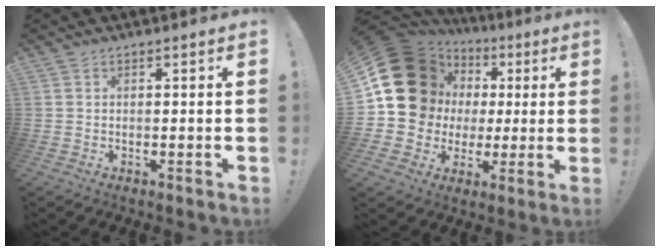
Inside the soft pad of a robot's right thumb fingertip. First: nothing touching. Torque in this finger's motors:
{"motor_torque": [1.84, 2.32, 0.23, -0.03, 0.06]}